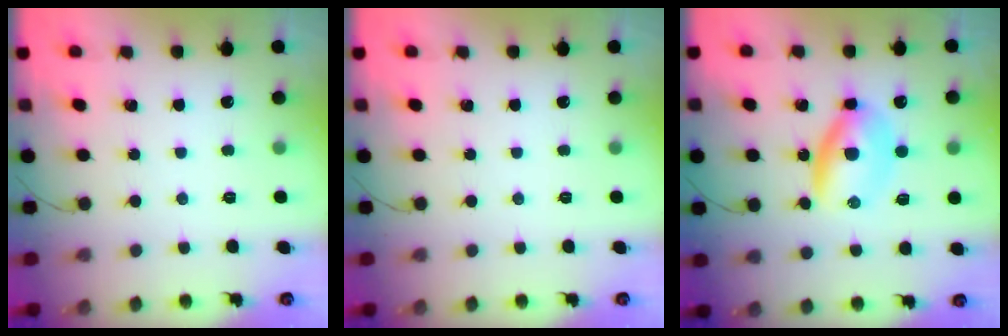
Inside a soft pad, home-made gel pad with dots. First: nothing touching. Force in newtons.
{"total": 0.0}
{"total": 6.7, "press": 6.7, "slide": 0.5}